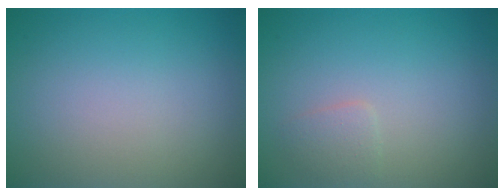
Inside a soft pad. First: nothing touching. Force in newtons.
{"total": 1.2, "press": 1.2, "slide": 0.0}